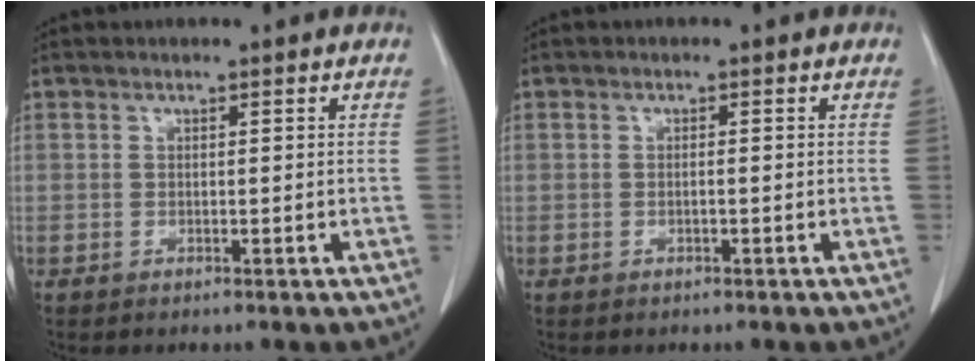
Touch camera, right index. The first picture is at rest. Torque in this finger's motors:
{"motor_torque": [-0.08, 0.00, -0.06, -0.01]}